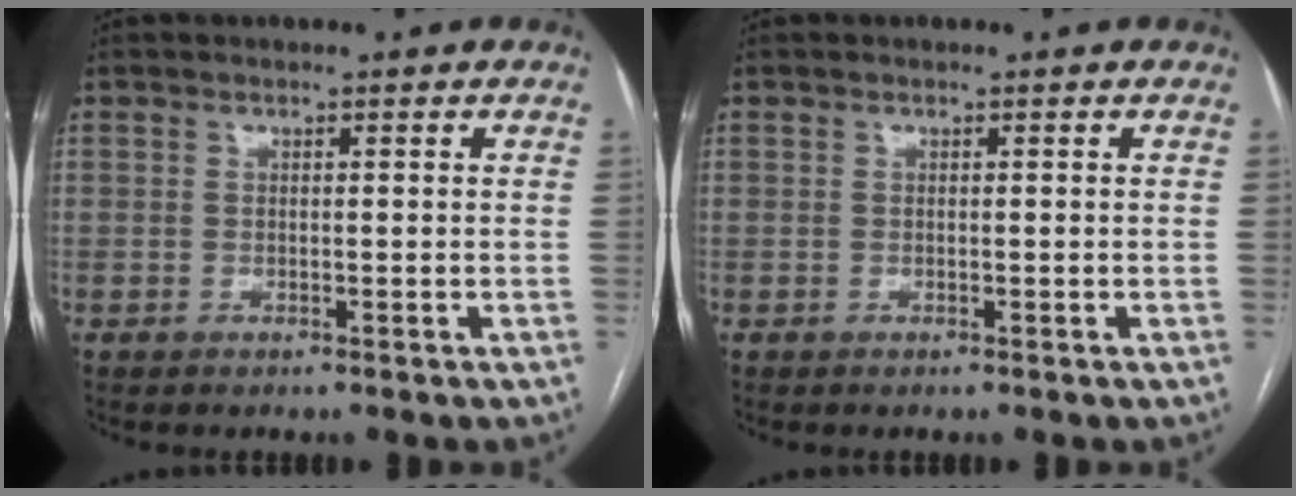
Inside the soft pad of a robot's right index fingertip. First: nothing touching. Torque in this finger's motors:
{"motor_torque": [0.01, 0.00, 0.00, 0.00]}